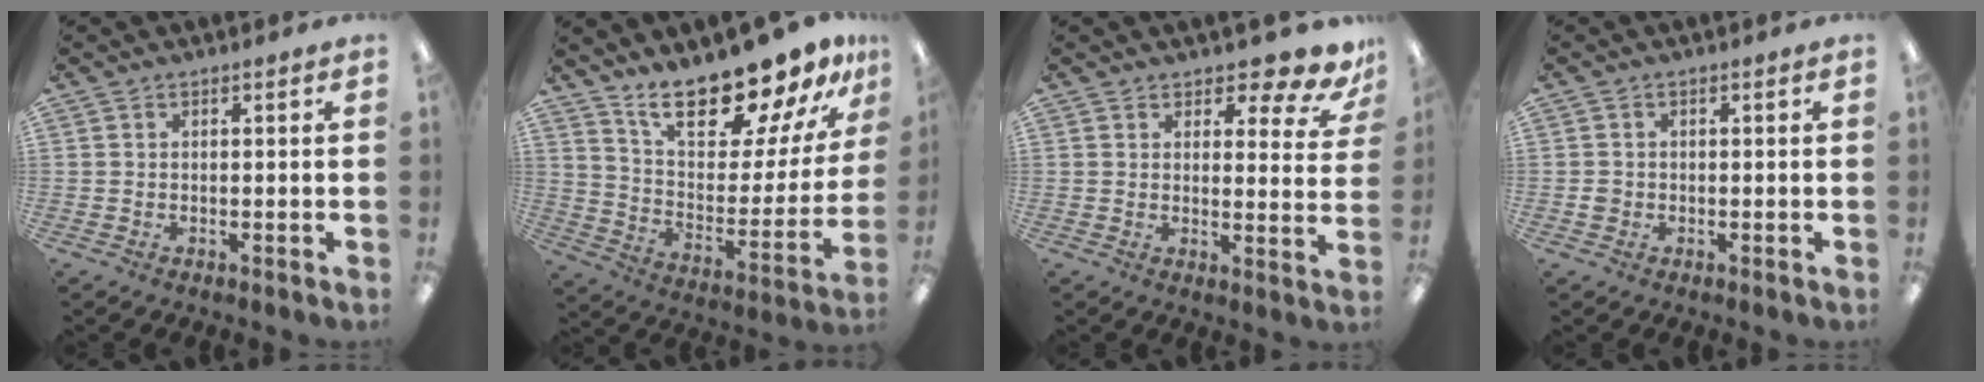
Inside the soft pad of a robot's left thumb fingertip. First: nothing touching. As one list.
[{"total": 21.0, "force": [17.9, 5.8, 9.3], "torque": [-0.151, -0.130, 0.307]}, {"total": 7.5, "force": [6.2, 2.4, 3.4], "torque": [-0.030, -0.050, 0.104]}, {"total": 1.5, "force": [-0.1, 1.4, 0.4], "torque": [0.000, 0.002, -0.006]}]